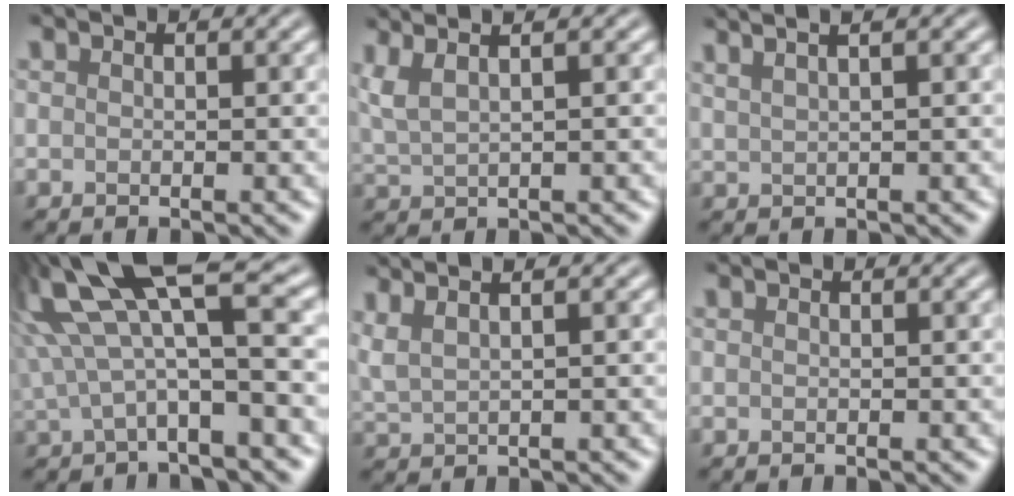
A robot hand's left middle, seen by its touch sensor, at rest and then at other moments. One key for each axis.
{"total": 4.7, "fx": 3.2, "fy": 1.7, "fz": 3.0, "tx": -0.067, "ty": 0.050, "tz": 0.052}
{"total": 5.8, "fx": 3.9, "fy": 2.5, "fz": 3.5, "tx": -0.031, "ty": 0.059, "tz": 0.041}
{"total": 8.7, "fx": 3.2, "fy": 2.1, "fz": 7.8, "tx": -0.155, "ty": 0.024, "tz": 0.069}
{"total": 5.5, "fx": 3.8, "fy": 2.2, "fz": 3.2, "tx": -0.055, "ty": 0.055, "tz": 0.054}
{"total": 0.0}